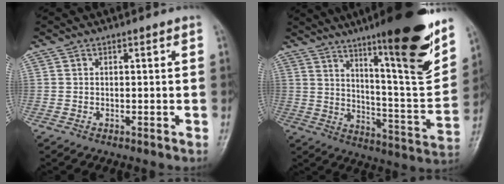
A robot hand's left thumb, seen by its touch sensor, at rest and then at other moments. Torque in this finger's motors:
{"motor_torque": [2.39, 0.85, 1.57, -1.20, 0.50]}